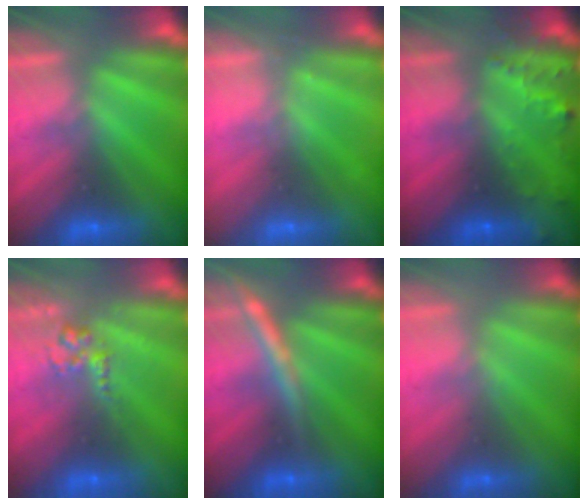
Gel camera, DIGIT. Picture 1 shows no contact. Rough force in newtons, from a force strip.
{"total": 2.2}
{"total": 6.8}
{"total": 2.7}
{"total": 2.8}
{"total": 2.1}